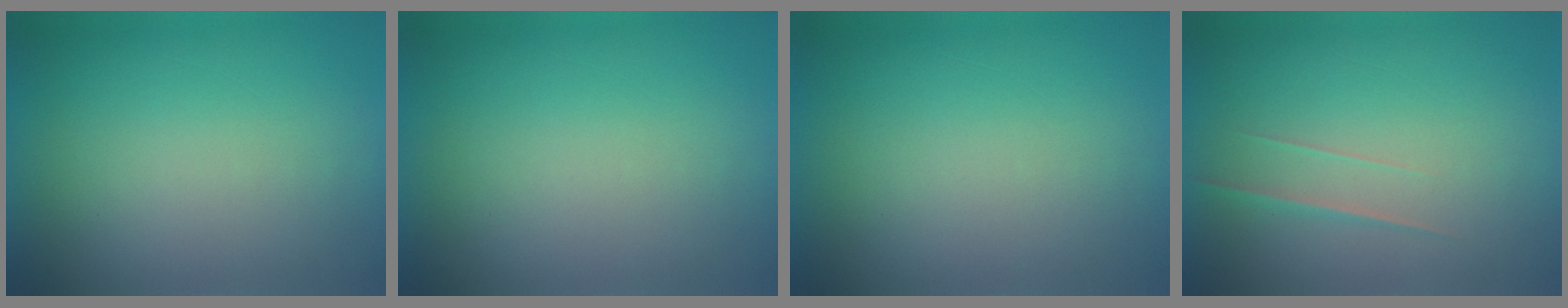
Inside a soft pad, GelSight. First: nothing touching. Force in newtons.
{"total": 1.3}
{"total": 1.0}
{"total": 1.9}